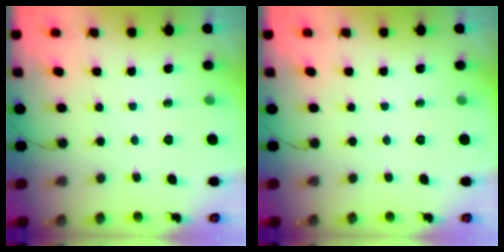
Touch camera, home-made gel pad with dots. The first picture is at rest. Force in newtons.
{"total": 0.0}